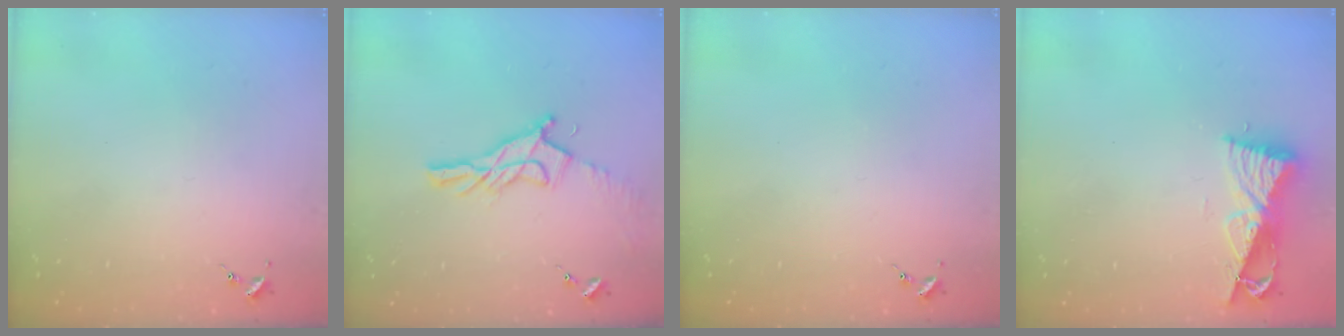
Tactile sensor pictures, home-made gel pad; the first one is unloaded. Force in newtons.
{"total": 11.0, "press": 11.0, "slide": 0.5}
{"total": 0.0}
{"total": 8.5, "press": 8.4, "slide": 1.0}